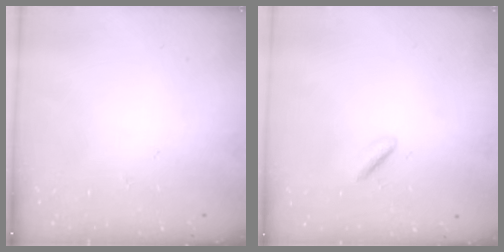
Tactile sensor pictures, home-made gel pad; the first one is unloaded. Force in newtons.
{"total": 1.8, "press": 1.7, "slide": 0.7}